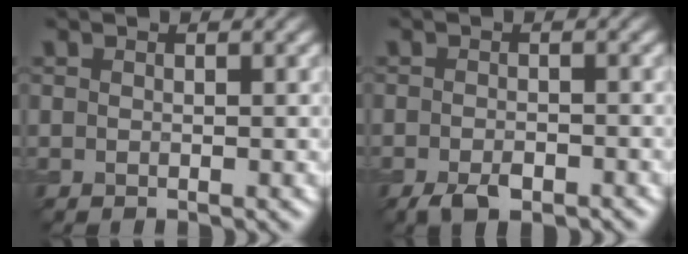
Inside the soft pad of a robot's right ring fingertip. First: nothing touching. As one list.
[{"total": 2.8, "force": [-1.8, 1.2, 1.8], "torque": [-0.033, -0.004, -0.033]}]